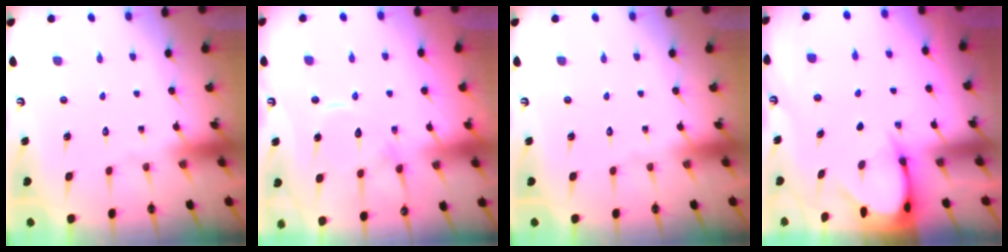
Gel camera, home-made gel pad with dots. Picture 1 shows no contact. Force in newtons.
{"total": 12.4, "press": 12.4, "slide": 1.3}
{"total": 0.0}
{"total": 3.7, "press": 3.7, "slide": 0.3}